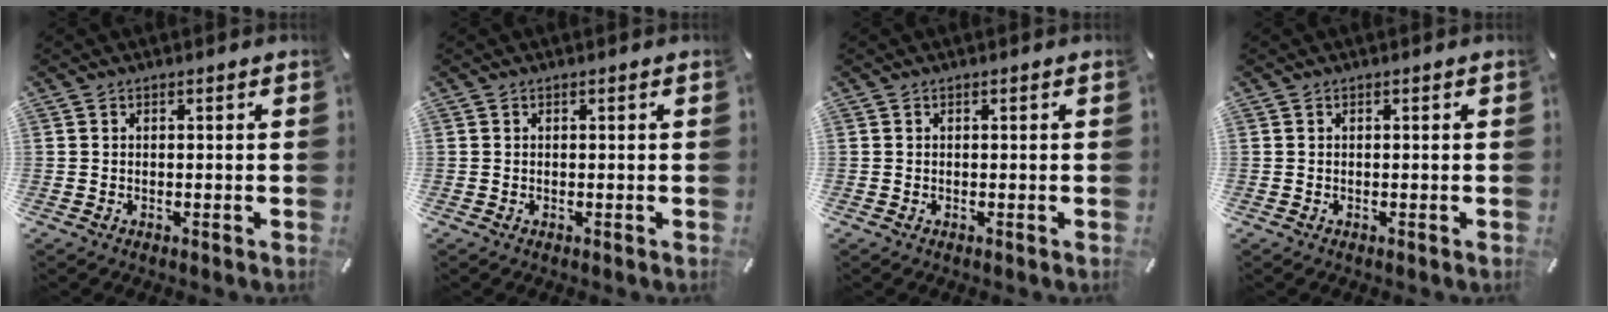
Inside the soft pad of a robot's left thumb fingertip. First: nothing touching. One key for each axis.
{"total": 0.0}
{"total": 0.0}
{"total": 0.0}